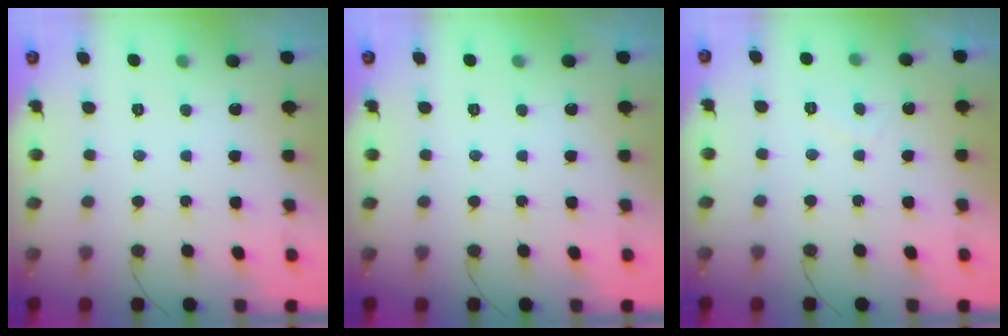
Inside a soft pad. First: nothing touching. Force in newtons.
{"total": 0.0}
{"total": 1.4, "press": 1.3, "slide": 0.5}